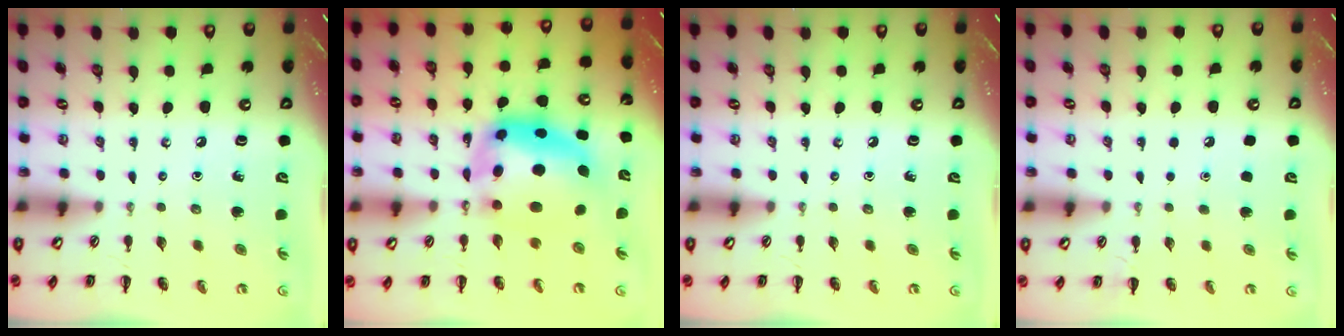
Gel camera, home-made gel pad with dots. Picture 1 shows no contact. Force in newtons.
{"total": 9.8, "press": 9.5, "slide": 2.4}
{"total": 0.0}
{"total": 1.8, "press": 1.8, "slide": 0.1}